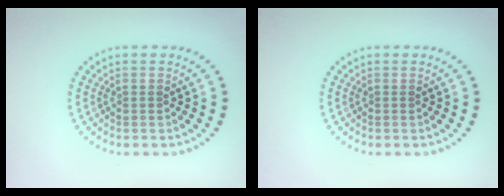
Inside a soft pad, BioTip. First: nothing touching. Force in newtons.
{"total": 0.0}